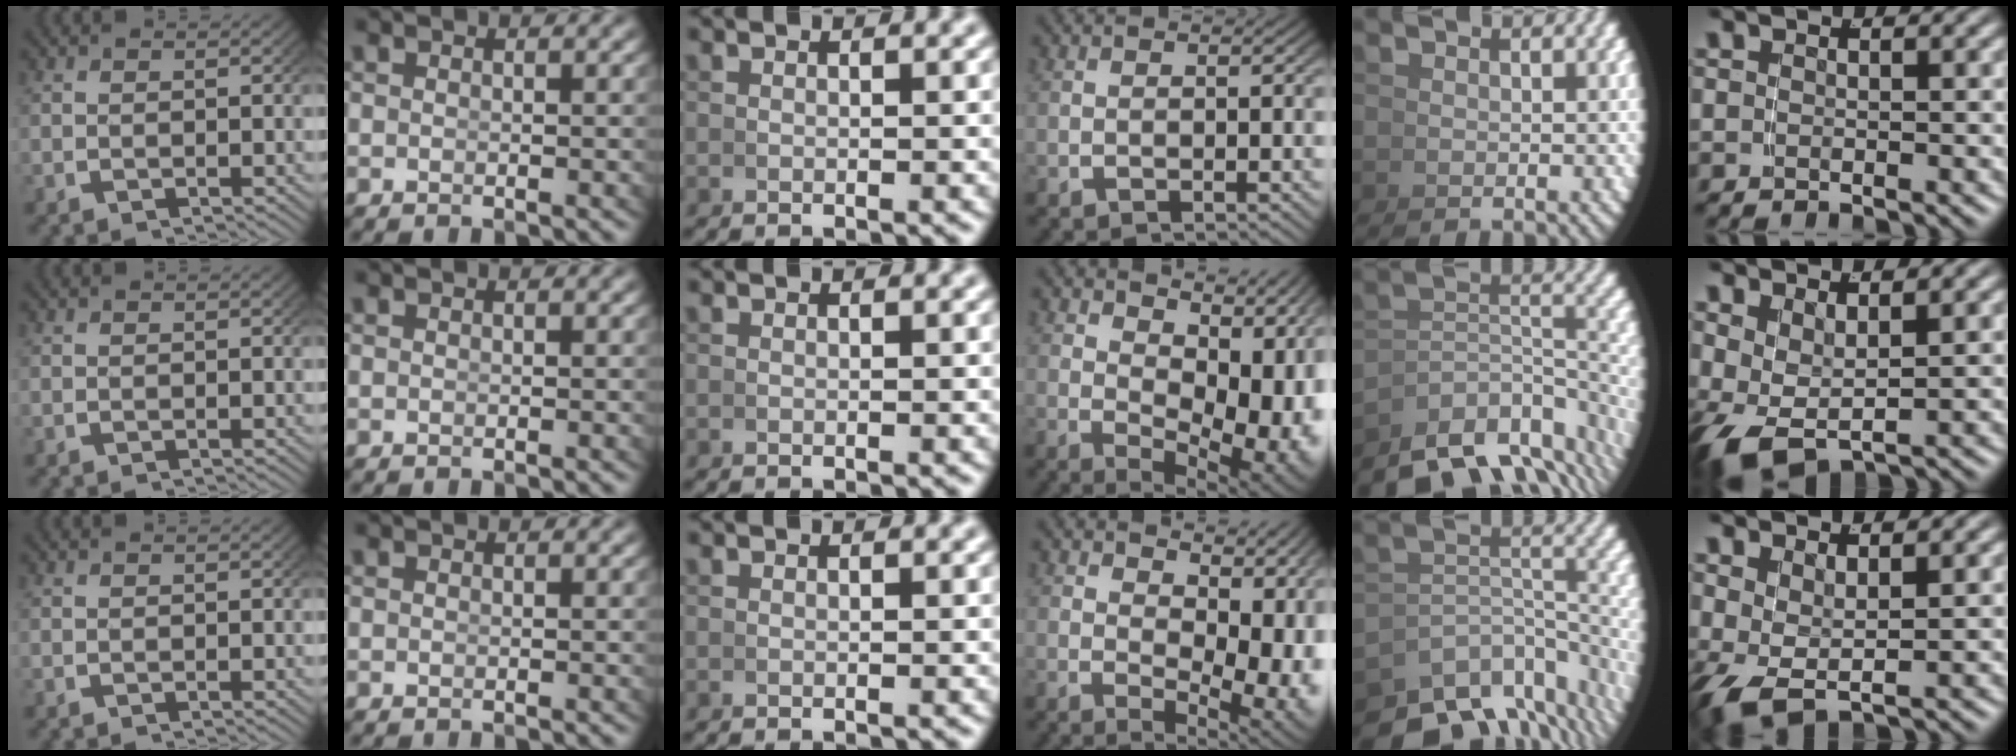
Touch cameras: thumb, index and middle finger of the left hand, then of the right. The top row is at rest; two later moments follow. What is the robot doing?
{"motion": "grasp_and_lifting", "object": "whiteboard"}